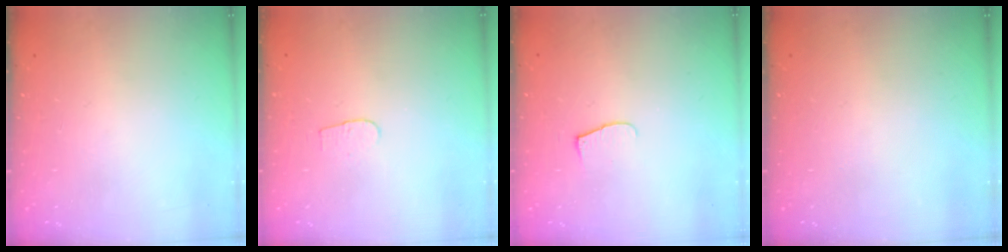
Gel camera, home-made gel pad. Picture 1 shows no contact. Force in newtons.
{"total": 3.1, "press": 3.1, "slide": 0.2}
{"total": 5.3, "press": 5.2, "slide": 0.6}
{"total": 0.0}